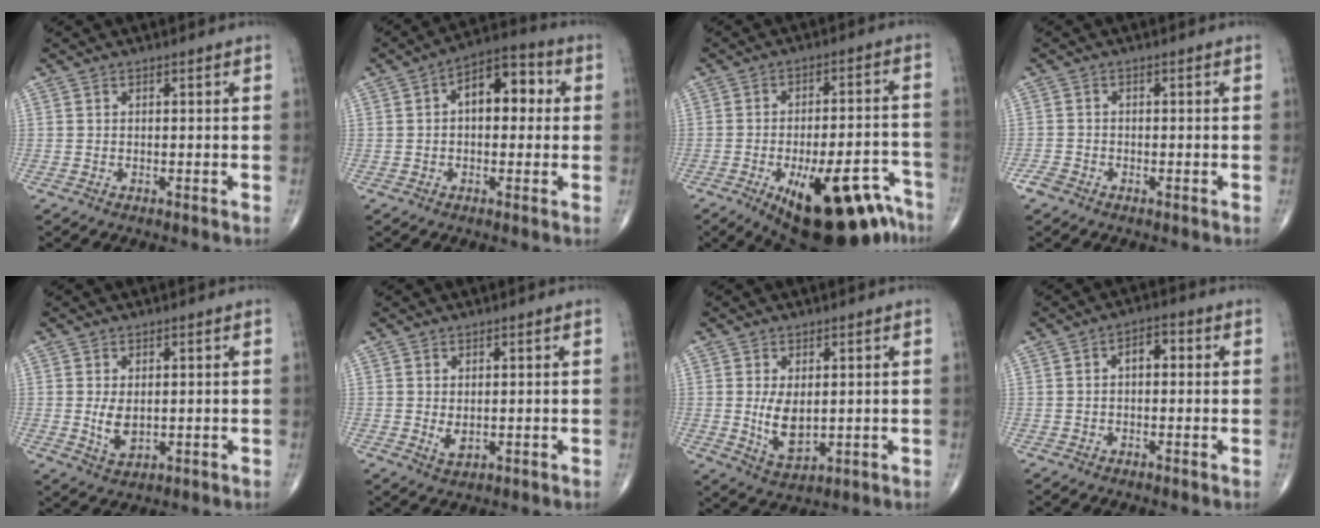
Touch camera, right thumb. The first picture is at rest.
{"total": 9.9, "force": [1.4, 5.8, 7.9], "torque": [-0.090, 0.029, 0.012]}
{"total": 21.0, "force": [-12.8, 7.6, 14.8], "torque": [-0.133, 0.065, -0.175]}
{"total": 1.8, "force": [-1.2, 1.2, 0.6], "torque": [-0.011, 0.002, -0.027]}
{"total": 4.1, "force": [0.3, 2.4, 3.3], "torque": [-0.057, -0.013, 0.015]}
{"total": 2.3, "force": [0.2, 1.3, 1.9], "torque": [-0.032, -0.007, 0.011]}
{"total": 6.5, "force": [0.5, 3.6, 5.4], "torque": [-0.087, -0.019, 0.024]}
{"total": 3.5, "force": [0.4, 2.1, 2.8], "torque": [-0.031, 0.014, 0.000]}